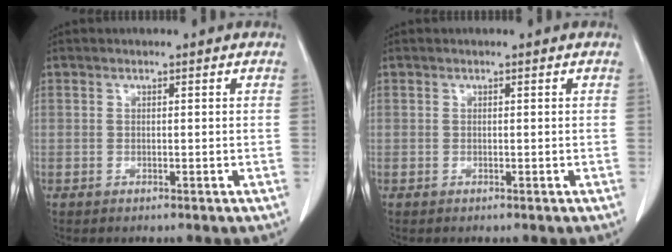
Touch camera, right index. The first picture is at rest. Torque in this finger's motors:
{"motor_torque": [0.00, 0.00, 0.00, 0.00]}